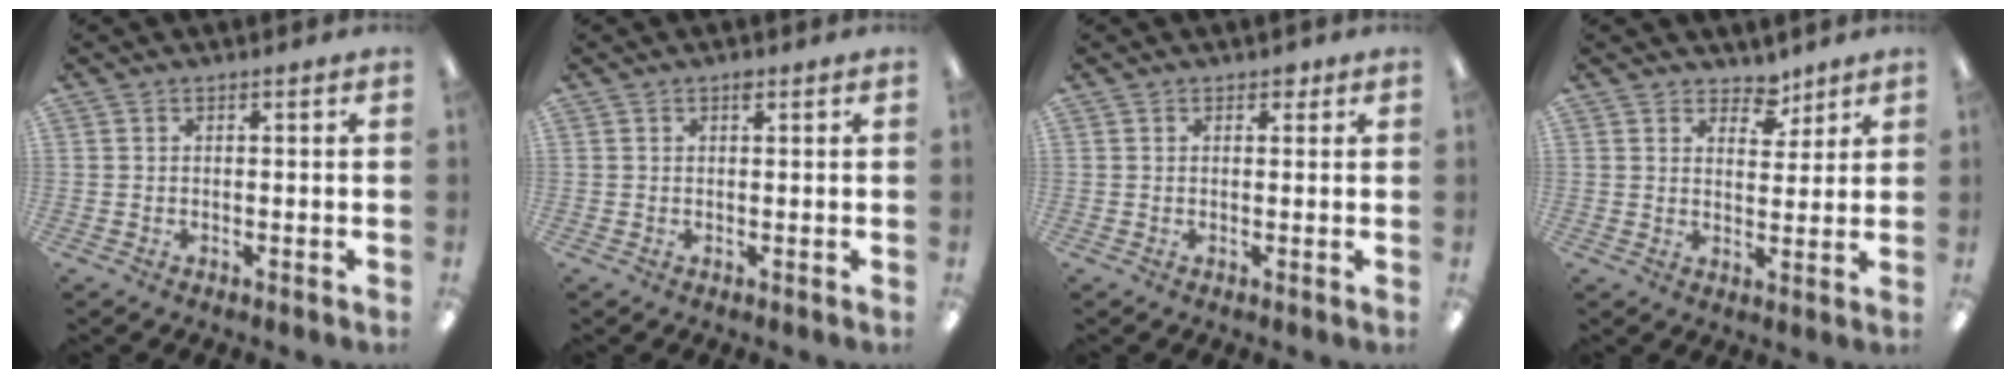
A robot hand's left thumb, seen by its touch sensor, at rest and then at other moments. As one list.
[{"total": 1.1, "force": [0.7, 0.4, 0.7], "torque": [-0.009, -0.001, 0.011]}, {"total": 1.8, "force": [1.1, 1.1, 0.9], "torque": [-0.003, -0.004, 0.015]}, {"total": 5.6, "force": [4.4, 3.1, 1.5], "torque": [-0.005, -0.031, 0.074]}]